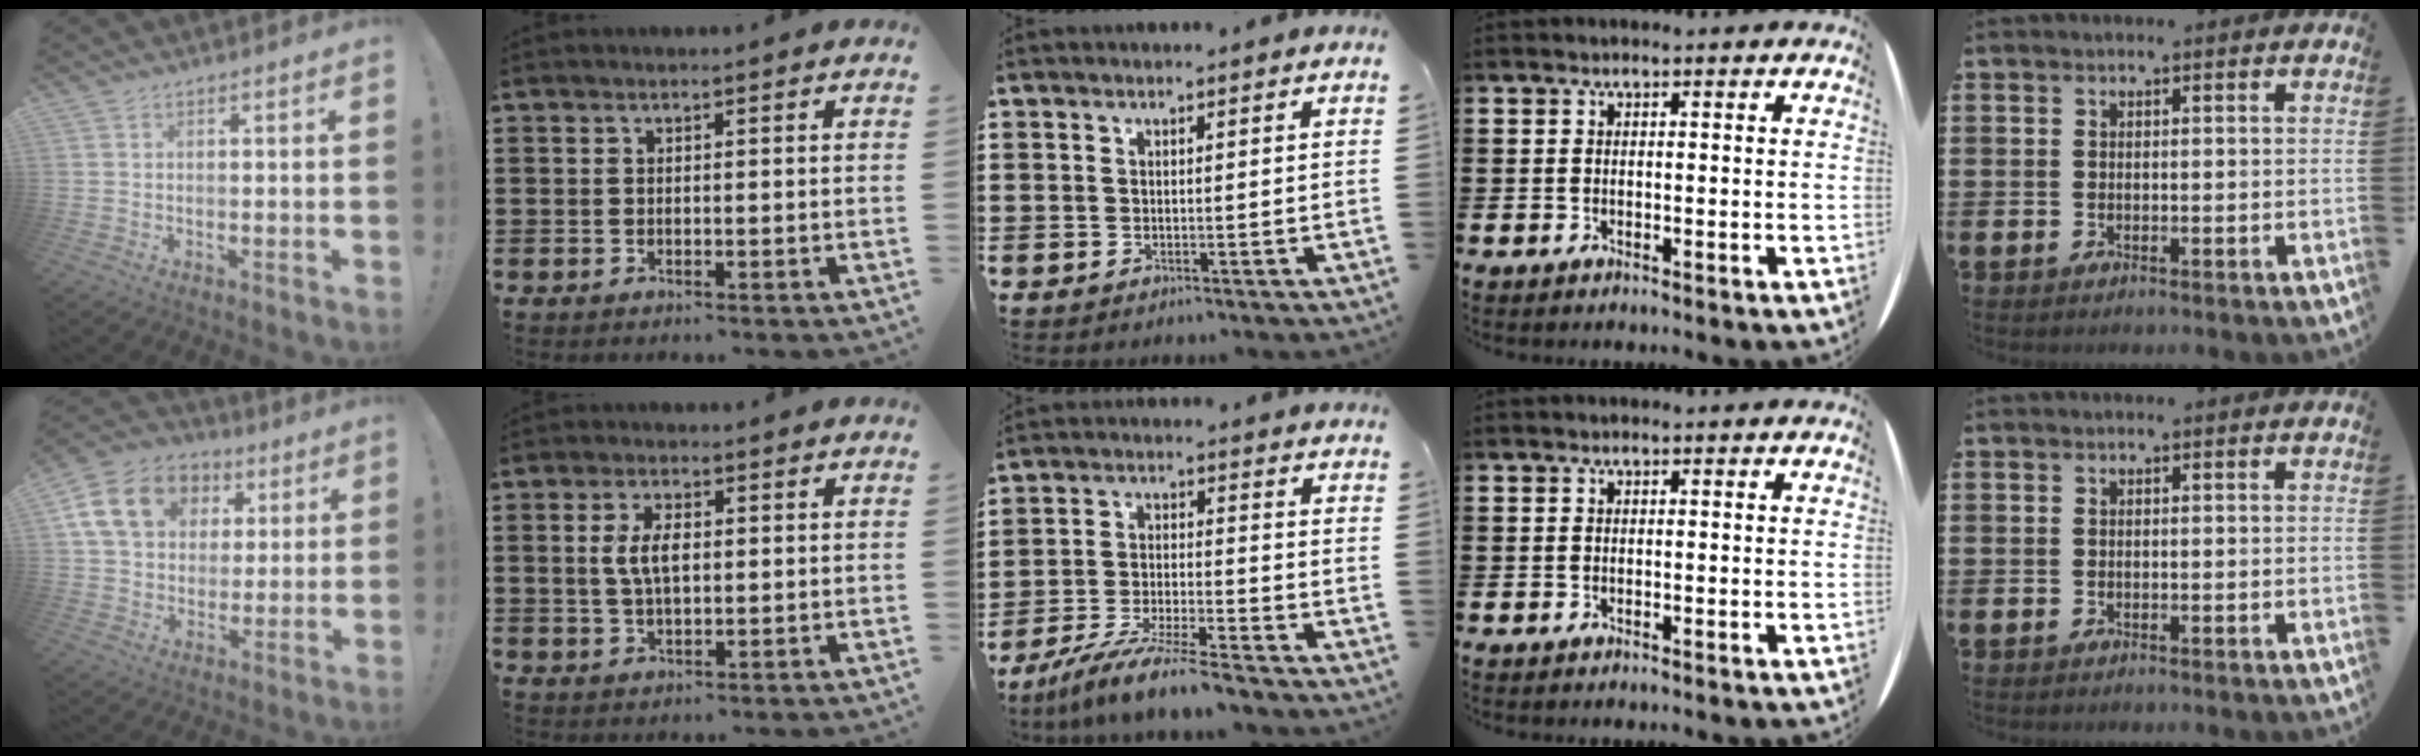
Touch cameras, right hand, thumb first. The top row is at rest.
{"thumb": {"total": 18.0, "force": [6.1, 13.9, 9.5], "torque": [-0.139, -0.007, 0.127]}, "index": {"total": 5.2, "force": [0.6, 2.3, 4.6], "torque": [-0.100, 0.007, 0.006]}, "middle": {"total": 7.7, "force": [-7.0, -0.4, 3.3], "torque": [-0.070, -0.009, -0.135]}}